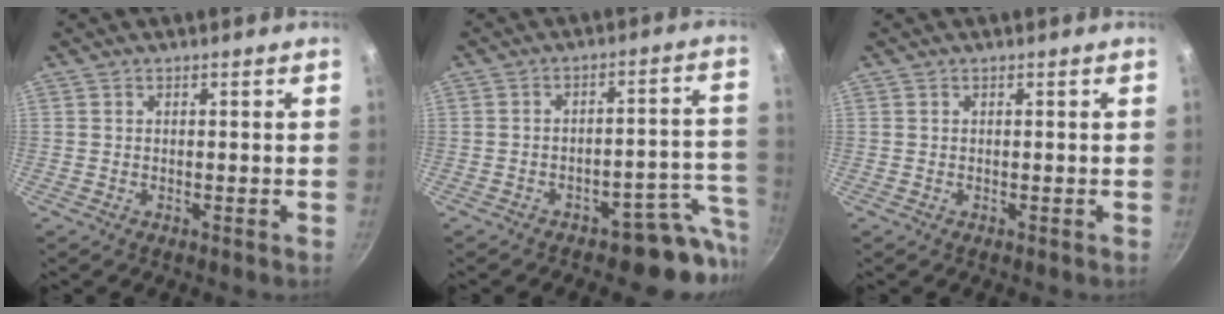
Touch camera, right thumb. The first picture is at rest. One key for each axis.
{"total": 8.8, "fx": -6.1, "fy": 4.2, "fz": 4.8, "tx": 0.000, "ty": 0.069, "tz": -0.082}
{"total": 0.0}